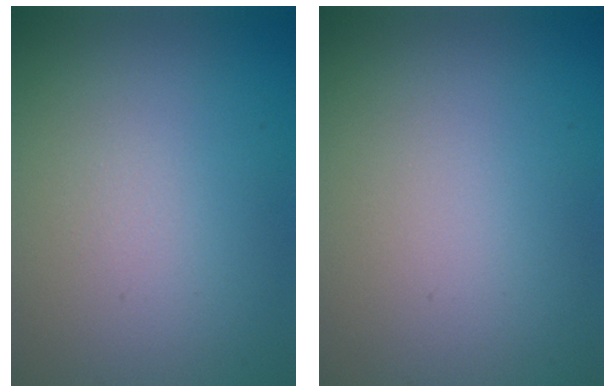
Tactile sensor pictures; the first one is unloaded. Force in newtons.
{"total": 0.0}